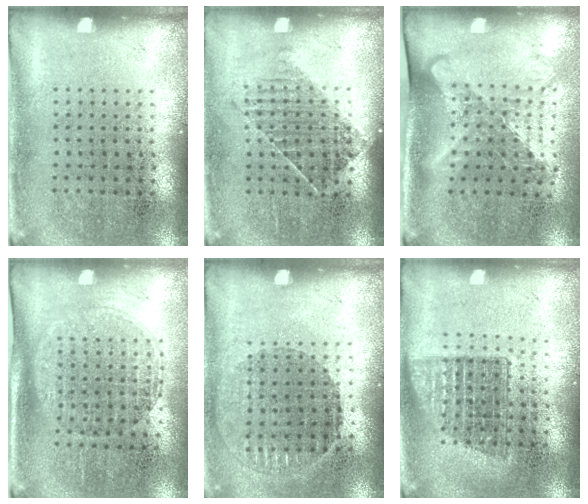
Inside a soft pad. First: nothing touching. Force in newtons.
{"total": 1.1, "press": 0.9, "slide": 0.7}
{"total": 1.6, "press": 1.2, "slide": 1.0}
{"total": 1.5, "press": 1.3, "slide": 0.7}
{"total": 0.9, "press": 0.8, "slide": 0.3}
{"total": 1.4, "press": 1.2, "slide": 0.8}